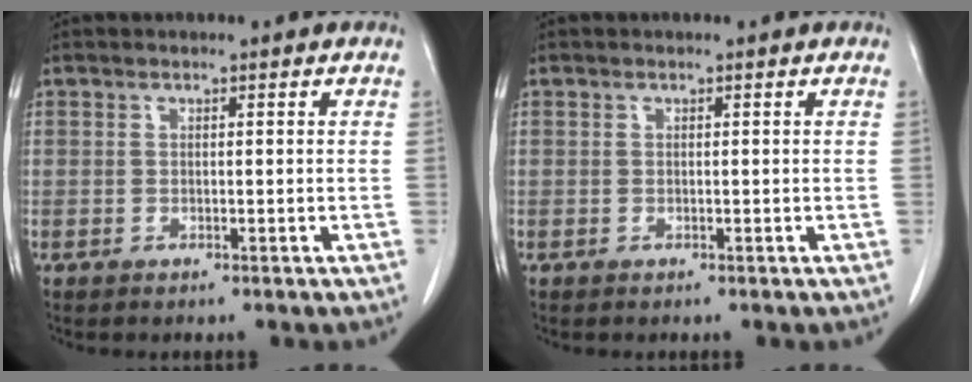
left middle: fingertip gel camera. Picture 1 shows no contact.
{"total": 0.0}